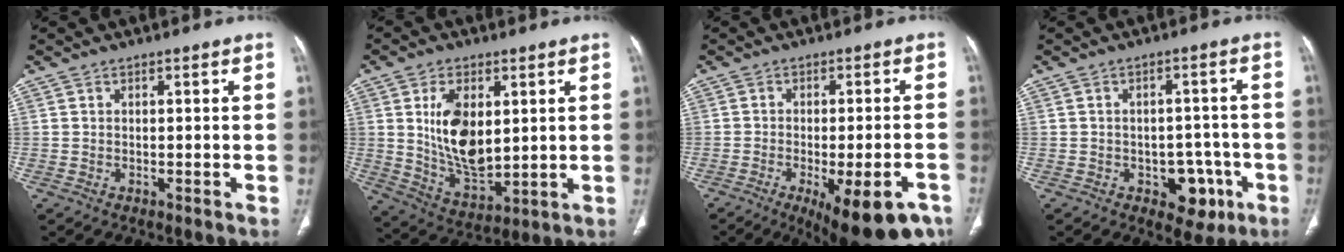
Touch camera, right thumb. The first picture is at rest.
{"total": 13.4, "force": [2.8, 7.5, 10.8], "torque": [-0.177, -0.022, 0.065]}
{"total": 16.6, "force": [-9.4, 5.9, 12.4], "torque": [-0.122, 0.027, -0.122]}
{"total": 7.8, "force": [-3.2, 5.2, 4.8], "torque": [-0.025, 0.021, -0.035]}